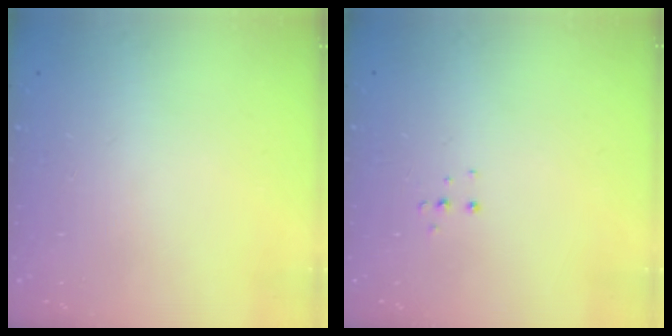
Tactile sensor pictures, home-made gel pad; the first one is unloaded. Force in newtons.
{"total": 3.4, "press": 3.3, "slide": 0.8}